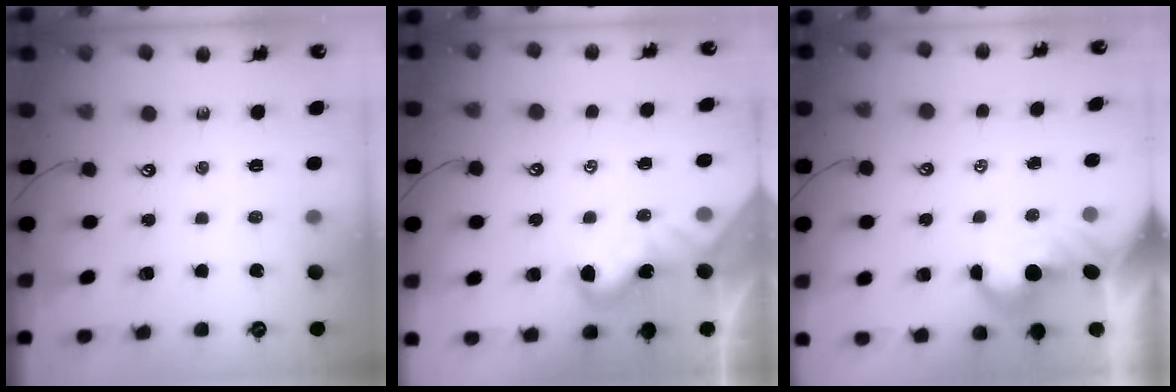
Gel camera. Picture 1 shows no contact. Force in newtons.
{"total": 1.8, "press": 1.8, "slide": 0.5}
{"total": 2.1, "press": 1.9, "slide": 0.8}